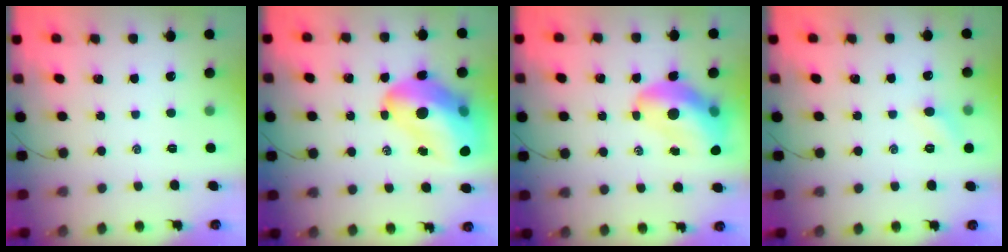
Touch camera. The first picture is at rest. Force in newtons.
{"total": 21.8, "press": 21.0, "slide": 5.8}
{"total": 13.8, "press": 13.2, "slide": 3.9}
{"total": 5.6, "press": 5.4, "slide": 1.6}